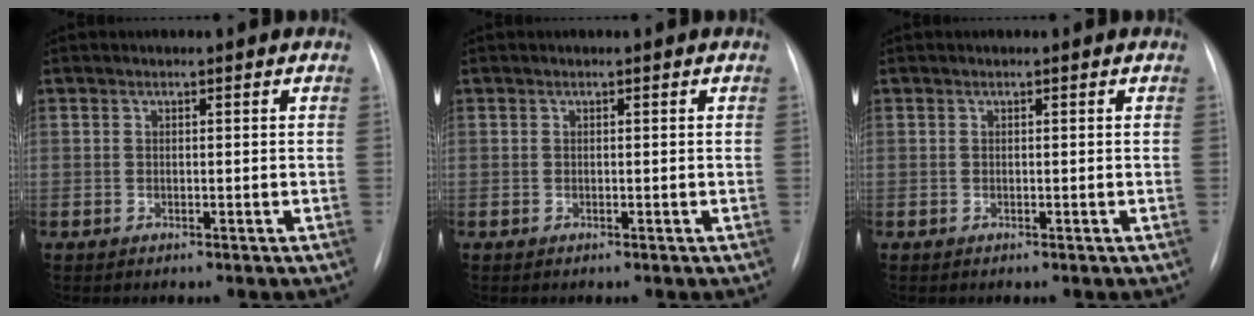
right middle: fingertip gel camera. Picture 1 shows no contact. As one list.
[{"total": 0.0}, {"total": 0.0}]